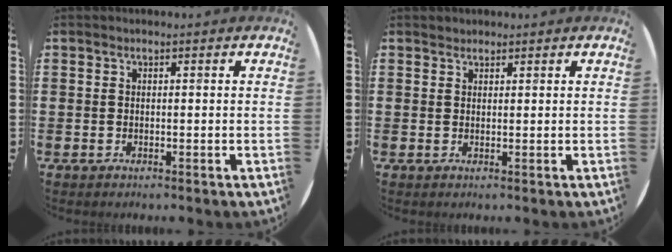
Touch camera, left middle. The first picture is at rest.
{"total": 0.9, "force": [0.8, 0.2, -0.1], "torque": [0.001, 0.002, 0.016]}